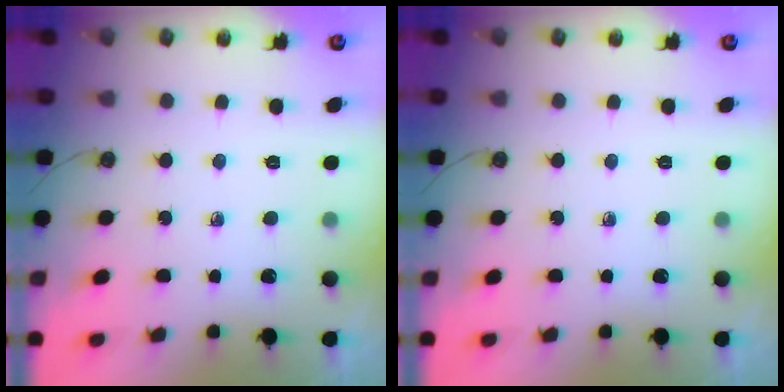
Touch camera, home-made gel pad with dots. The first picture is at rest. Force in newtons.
{"total": 0.0}